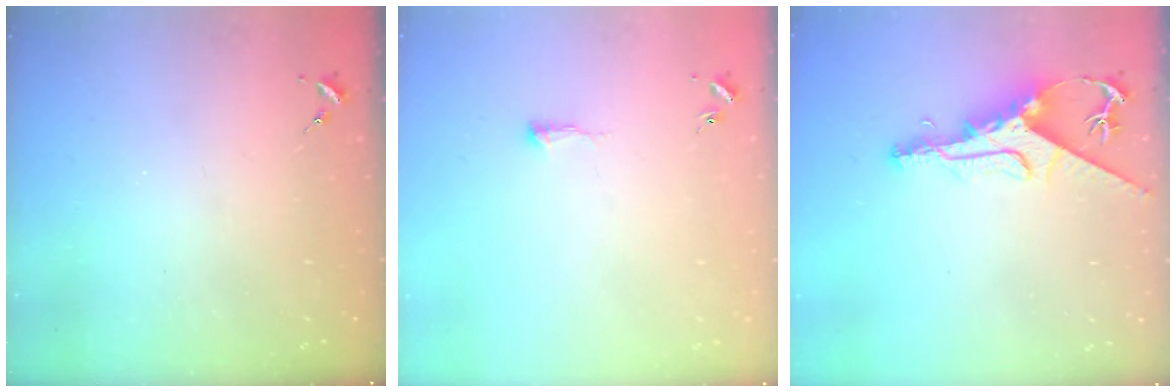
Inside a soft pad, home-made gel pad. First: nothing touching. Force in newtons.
{"total": 5.1, "press": 5.0, "slide": 0.5}
{"total": 11.0, "press": 10.9, "slide": 1.2}